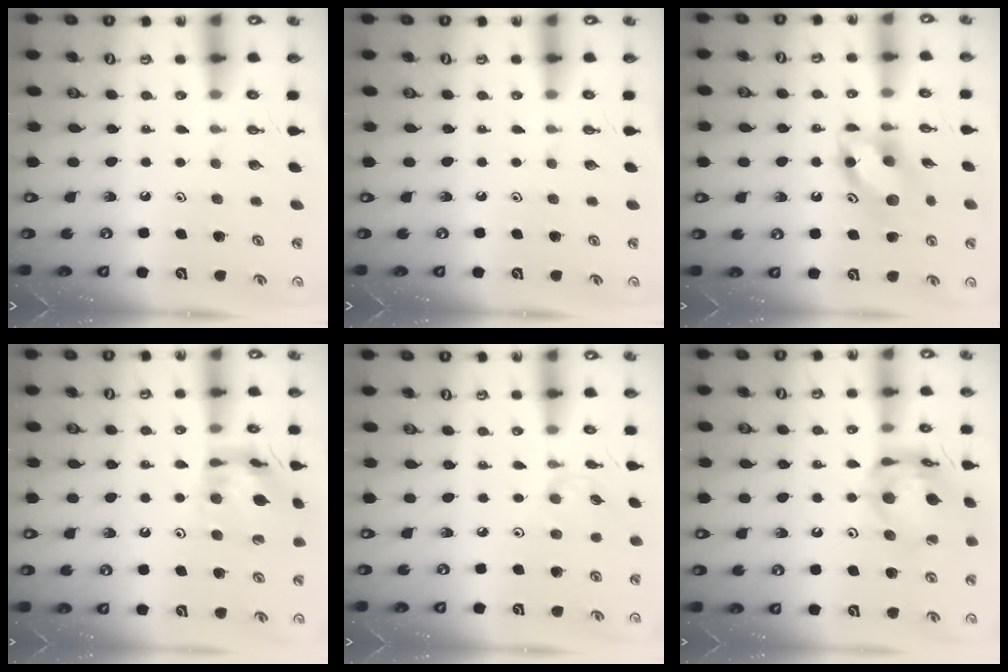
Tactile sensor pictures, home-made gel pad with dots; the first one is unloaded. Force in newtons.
{"total": 0.0}
{"total": 11.2, "press": 11.1, "slide": 1.6}
{"total": 12.5, "press": 12.4, "slide": 1.4}
{"total": 1.3, "press": 1.2, "slide": 0.4}
{"total": 15.6, "press": 15.5, "slide": 1.8}